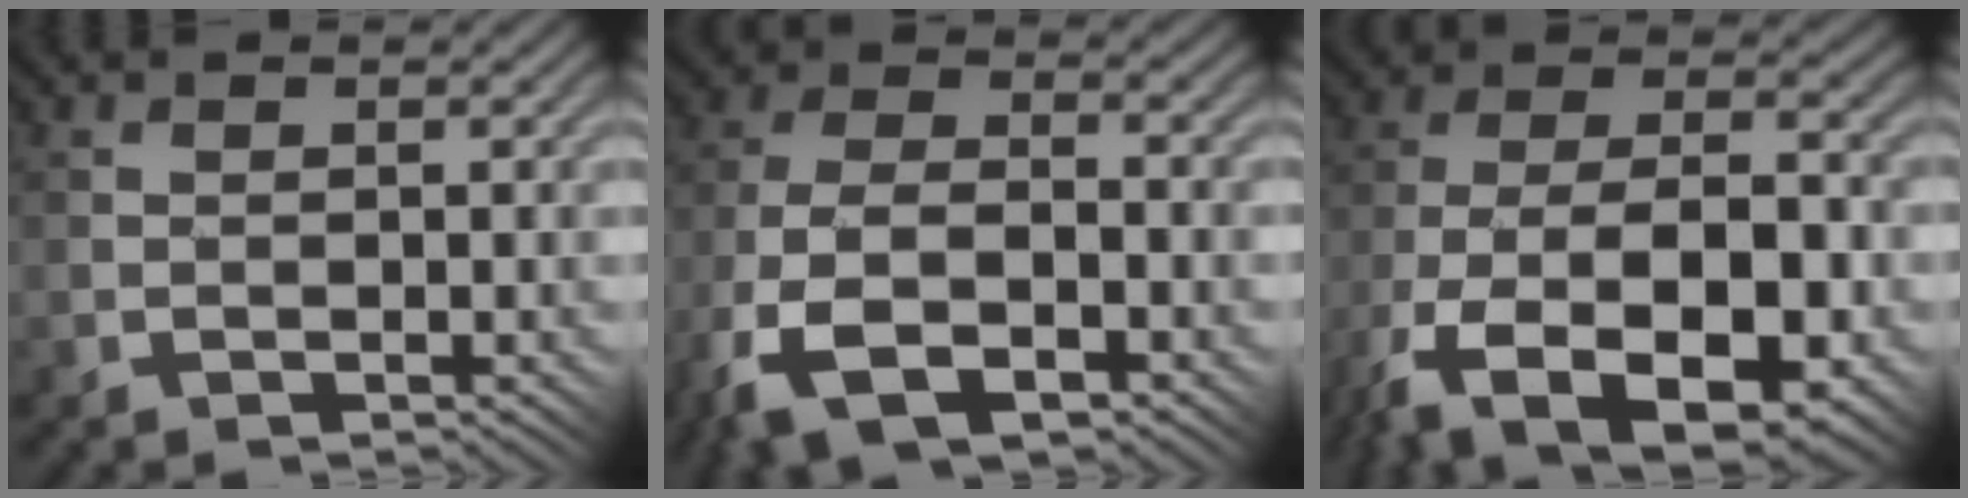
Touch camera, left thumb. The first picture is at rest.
{"total": 11.2, "force": [-6.4, 5.1, 7.7], "torque": [-0.186, -0.018, -0.126]}
{"total": 14.6, "force": [-8.3, 6.2, 10.3], "torque": [-0.195, -0.006, -0.155]}